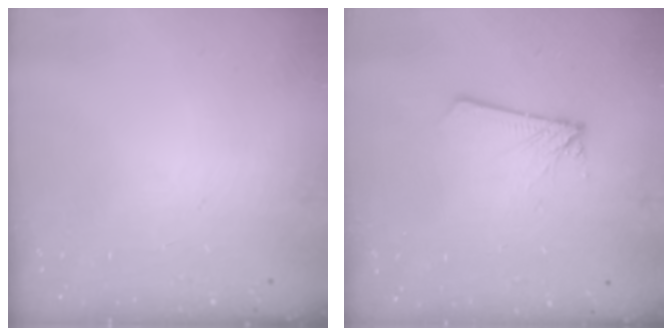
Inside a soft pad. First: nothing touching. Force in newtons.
{"total": 1.8, "press": 1.8, "slide": 0.2}